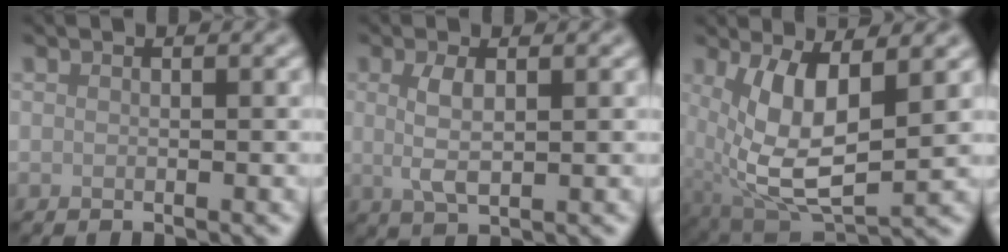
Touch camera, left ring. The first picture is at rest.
{"total": 2.8, "force": [0.5, 1.0, 2.5], "torque": [-0.056, -0.002, 0.010]}
{"total": 8.7, "force": [1.2, 4.0, 7.6], "torque": [-0.165, -0.020, 0.031]}